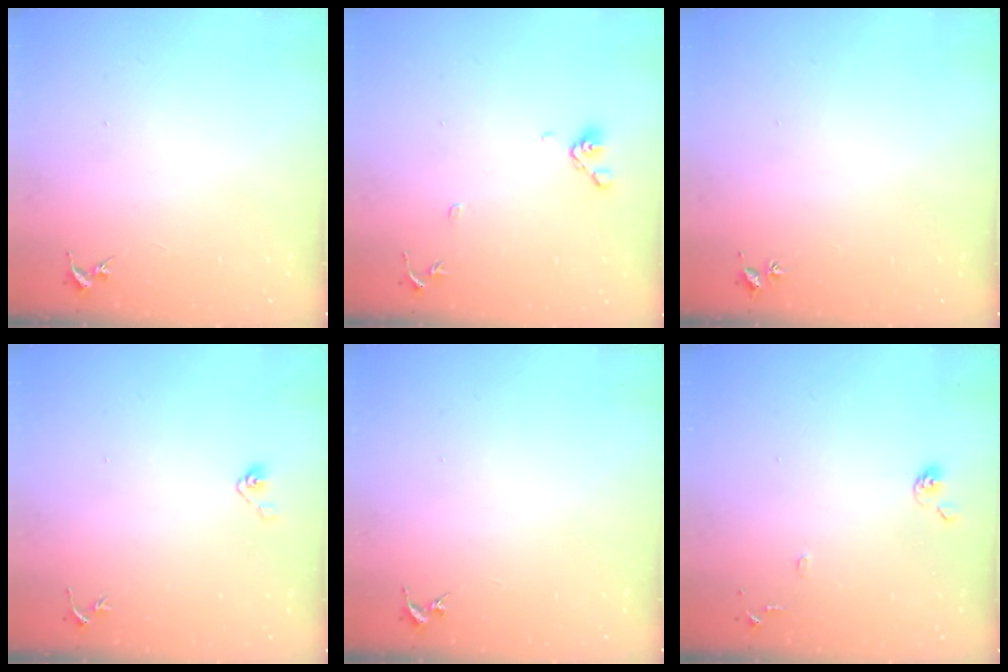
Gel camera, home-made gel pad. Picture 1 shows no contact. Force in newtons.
{"total": 8.9, "press": 8.7, "slide": 1.9}
{"total": 2.0, "press": 2.0, "slide": 0.3}
{"total": 4.0, "press": 3.6, "slide": 1.8}
{"total": 0.0}
{"total": 7.0, "press": 7.0, "slide": 0.7}